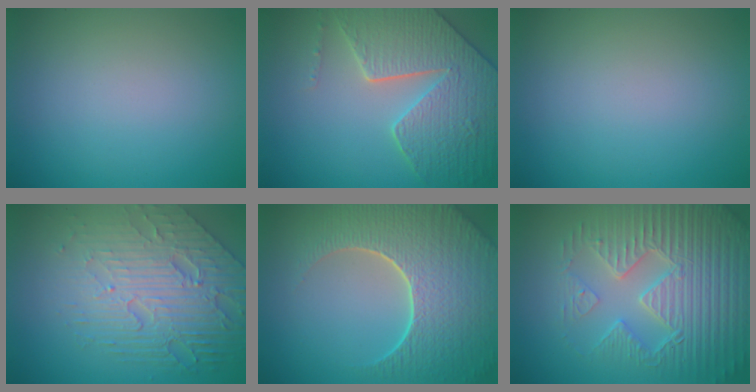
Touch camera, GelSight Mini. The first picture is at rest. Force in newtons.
{"total": 7.3, "press": 6.0, "slide": 4.2}
{"total": 0.0}
{"total": 8.1, "press": 5.6, "slide": 5.9}
{"total": 9.4, "press": 6.6, "slide": 6.6}
{"total": 7.2, "press": 5.8, "slide": 4.2}